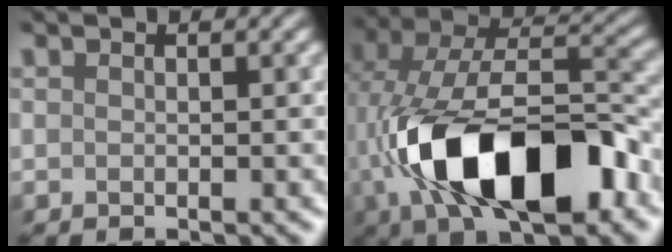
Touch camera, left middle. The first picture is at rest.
{"total": 13.3, "force": [-4.4, 6.5, 10.7], "torque": [-0.197, 0.010, -0.069]}